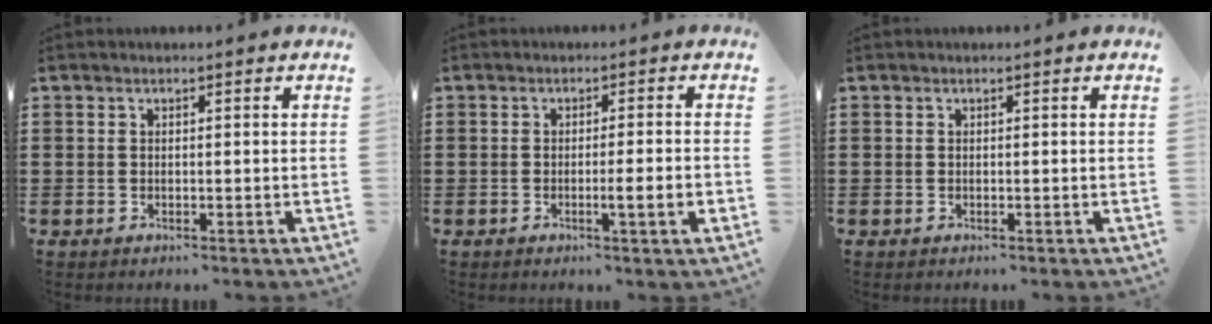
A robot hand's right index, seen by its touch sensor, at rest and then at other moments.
{"total": 3.5, "force": [-1.1, -0.3, 3.3], "torque": [-0.053, -0.011, -0.019]}
{"total": 0.0}